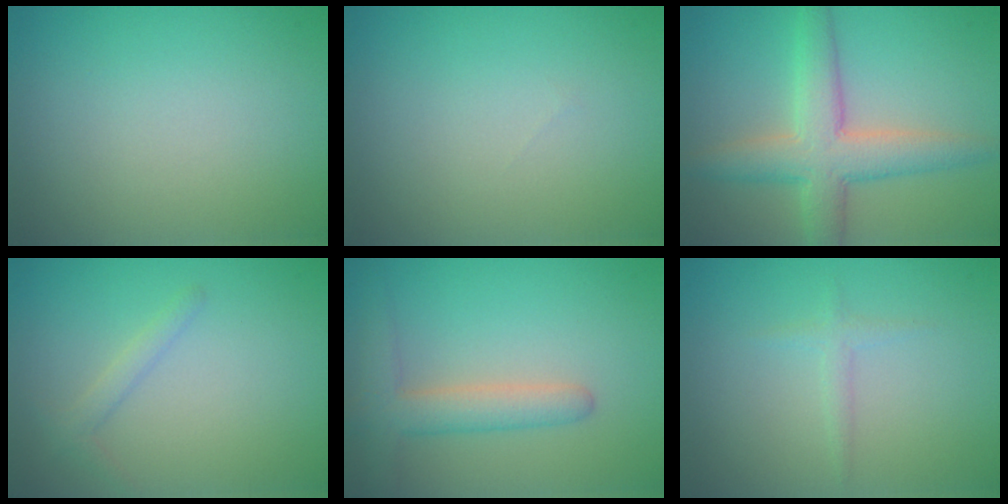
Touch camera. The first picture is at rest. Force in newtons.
{"total": 0.0}
{"total": 5.7, "press": 5.7, "slide": 0.1}
{"total": 1.3, "press": 1.3, "slide": 0.1}
{"total": 3.6, "press": 3.6, "slide": 0.3}
{"total": 1.0, "press": 1.0, "slide": 0.1}